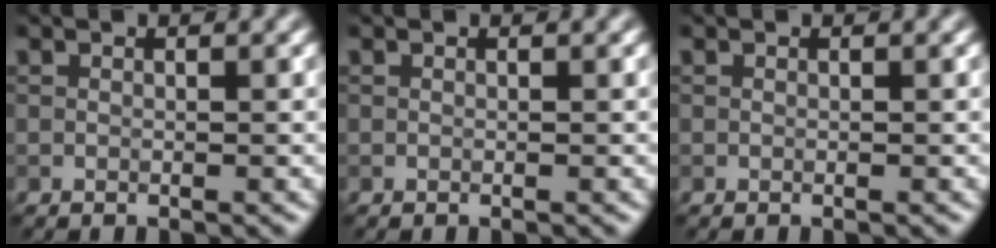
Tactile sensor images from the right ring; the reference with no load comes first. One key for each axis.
{"total": 0.0}
{"total": 0.0}